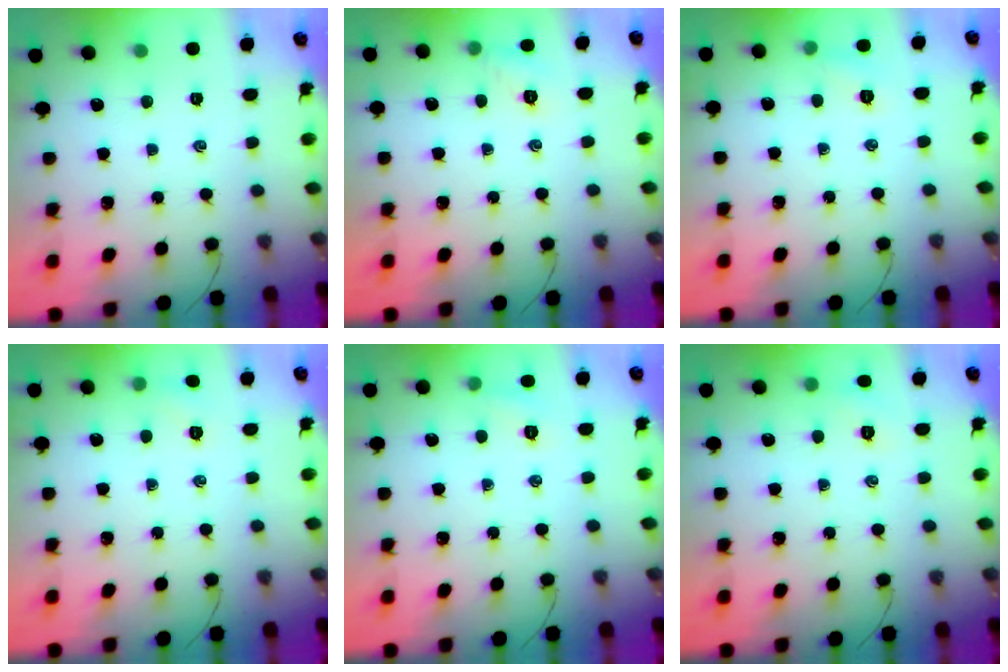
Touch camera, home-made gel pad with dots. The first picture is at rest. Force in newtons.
{"total": 6.2, "press": 6.0, "slide": 1.4}
{"total": 5.1, "press": 4.9, "slide": 1.5}
{"total": 5.2, "press": 5.0, "slide": 1.5}
{"total": 5.1, "press": 4.9, "slide": 1.4}
{"total": 5.2, "press": 5.0, "slide": 1.3}